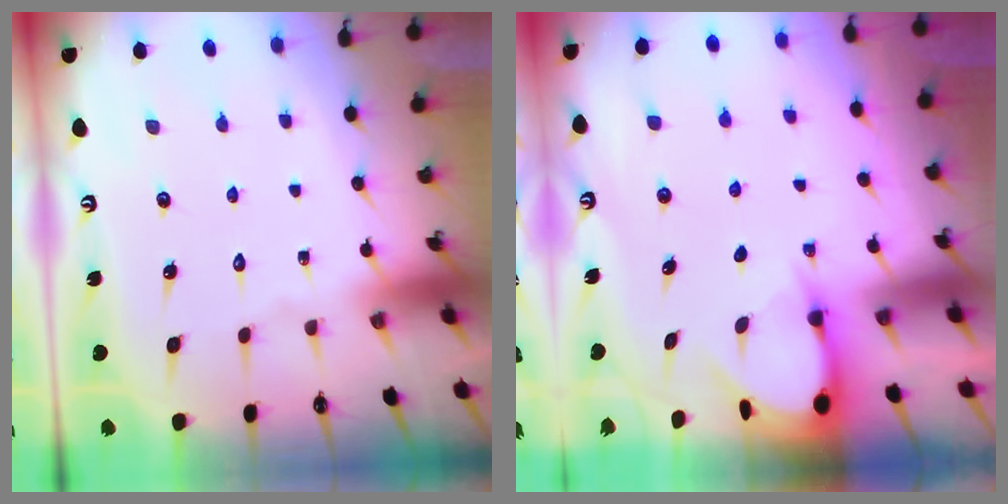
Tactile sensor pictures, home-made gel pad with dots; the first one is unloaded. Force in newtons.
{"total": 3.3, "press": 3.3, "slide": 0.3}